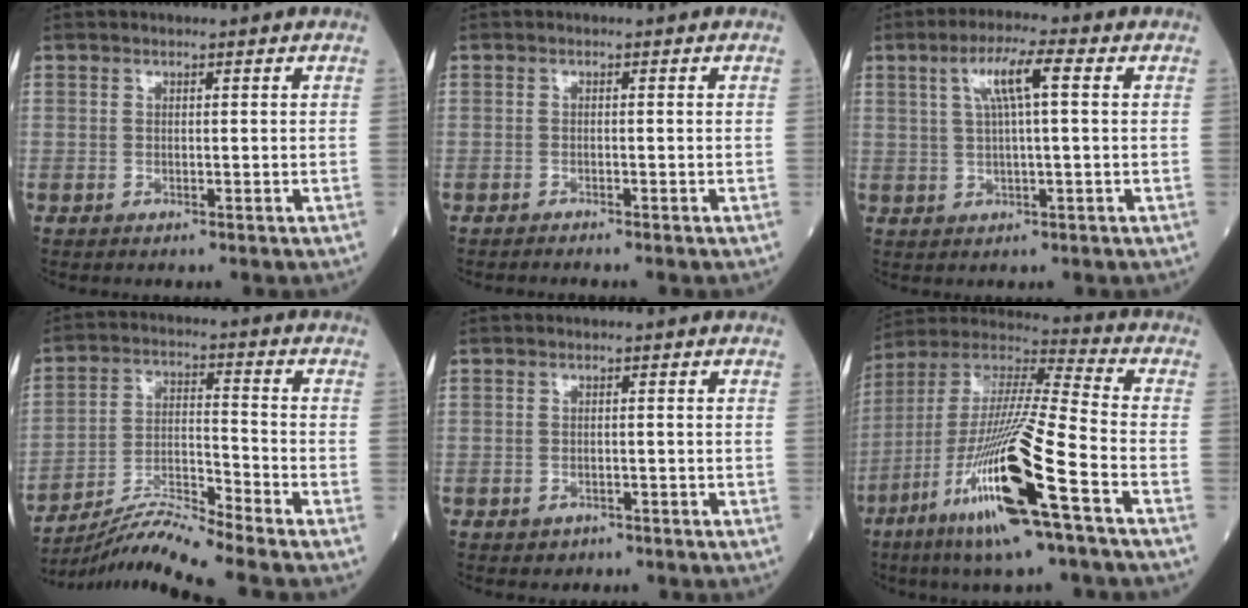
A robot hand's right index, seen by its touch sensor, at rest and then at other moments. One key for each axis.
{"total": 1.3, "fx": -1.2, "fy": -0.3, "fz": 0.4, "tx": -0.005, "ty": 0.003, "tz": -0.017}
{"total": 6.2, "fx": 1.8, "fy": 0.4, "fz": 6.0, "tx": -0.112, "ty": 0.015, "tz": 0.034}
{"total": 9.5, "fx": -8.6, "fy": -2.6, "fz": 2.9, "tx": -0.058, "ty": -0.002, "tz": -0.158}
{"total": 1.3, "fx": -0.8, "fy": 1.0, "fz": 0.2, "tx": -0.002, "ty": 0.003, "tz": -0.008}
{"total": 20.9, "fx": -9.0, "fy": 0.3, "fz": 18.8, "tx": -0.397, "ty": -0.041, "tz": -0.176}